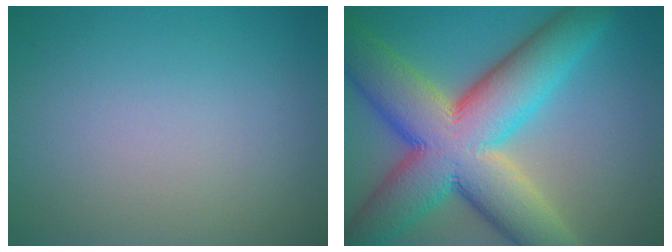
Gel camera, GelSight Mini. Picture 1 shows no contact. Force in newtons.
{"total": 14.6, "press": 14.6, "slide": 0.5}